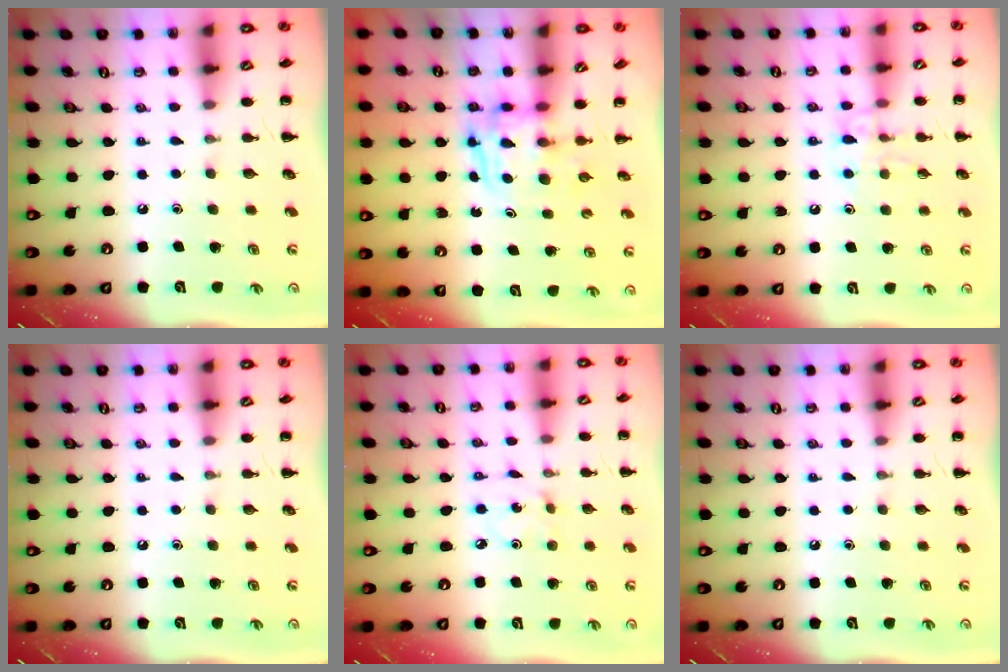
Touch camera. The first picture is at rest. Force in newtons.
{"total": 3.6, "press": 3.5, "slide": 0.3}
{"total": 9.5, "press": 9.4, "slide": 1.2}
{"total": 0.0}
{"total": 1.2, "press": 1.2, "slide": 0.4}
{"total": 0.0}